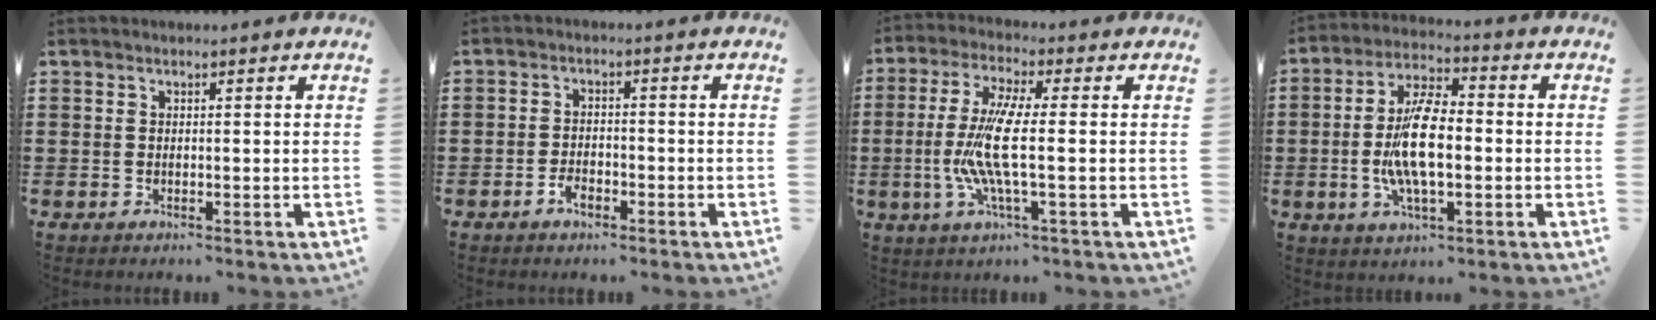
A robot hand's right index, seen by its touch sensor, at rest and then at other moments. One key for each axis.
{"total": 2.3, "fx": -1.6, "fy": 1.2, "fz": 1.3, "tx": -0.025, "ty": 0.002, "tz": -0.032}
{"total": 9.7, "fx": -0.9, "fy": 1.3, "fz": 9.5, "tx": -0.214, "ty": -0.020, "tz": -0.028}
{"total": 10.9, "fx": -1.3, "fy": 4.1, "fz": 10.0, "tx": -0.211, "ty": -0.006, "tz": -0.025}